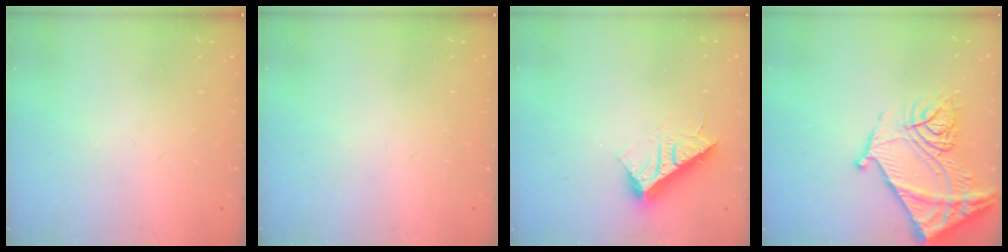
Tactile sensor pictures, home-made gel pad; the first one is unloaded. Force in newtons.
{"total": 0.0}
{"total": 14.2, "press": 14.1, "slide": 0.5}
{"total": 19.8, "press": 19.7, "slide": 2.1}